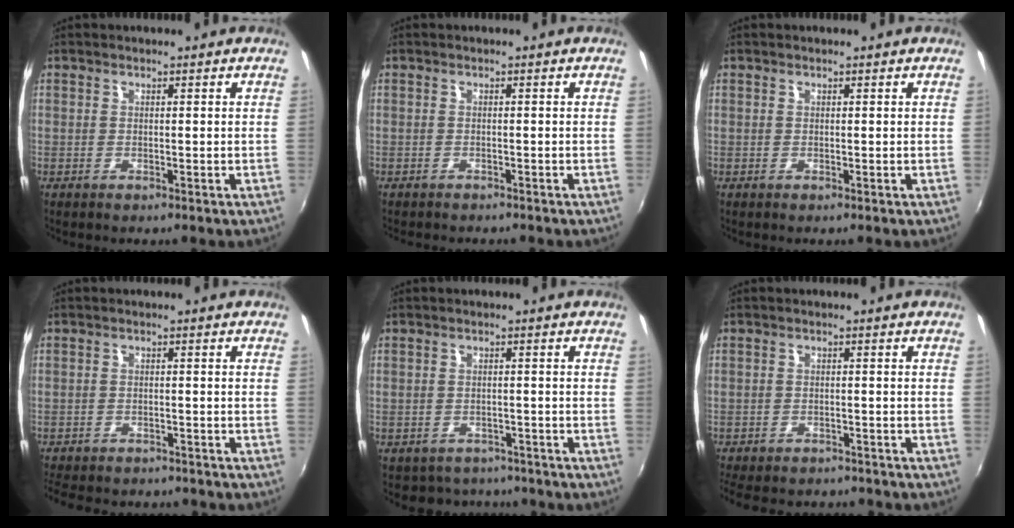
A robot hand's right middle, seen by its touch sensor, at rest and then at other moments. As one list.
[{"total": 2.2, "force": [-2.1, 0.6, 0.6], "torque": [-0.019, -0.013, -0.032]}, {"total": 0.0}, {"total": 10.4, "force": [-9.0, 3.6, 3.7], "torque": [-0.094, -0.020, -0.133]}, {"total": 6.5, "force": [-5.4, 3.4, 1.1], "torque": [-0.032, -0.004, -0.073]}, {"total": 11.0, "force": [-9.5, 4.0, 4.0], "torque": [-0.098, -0.019, -0.136]}]